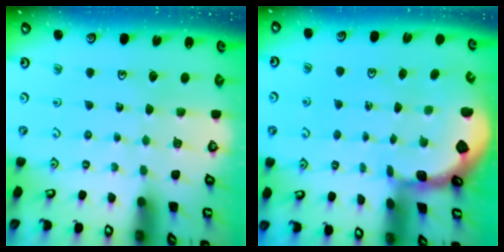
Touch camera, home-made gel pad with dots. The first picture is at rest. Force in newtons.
{"total": 1.0, "press": 1.0, "slide": 0.1}